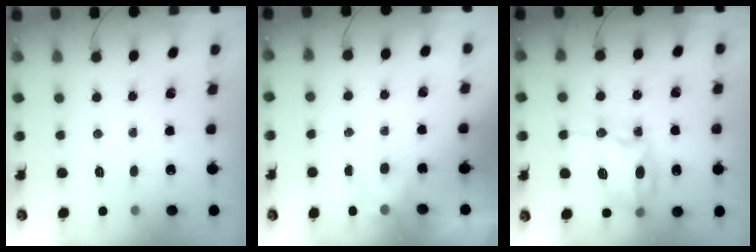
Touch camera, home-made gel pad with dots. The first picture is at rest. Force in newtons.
{"total": 4.1, "press": 3.9, "slide": 1.1}
{"total": 17.5, "press": 17.5, "slide": 0.7}